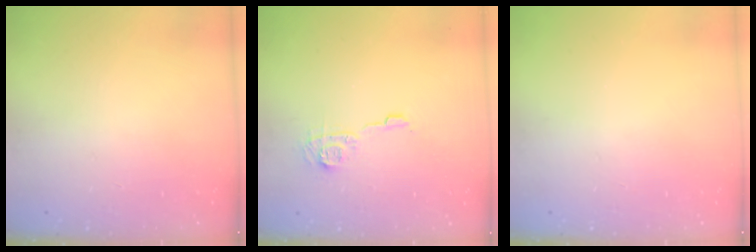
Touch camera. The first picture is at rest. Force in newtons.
{"total": 6.8, "press": 6.8, "slide": 0.2}
{"total": 0.0}